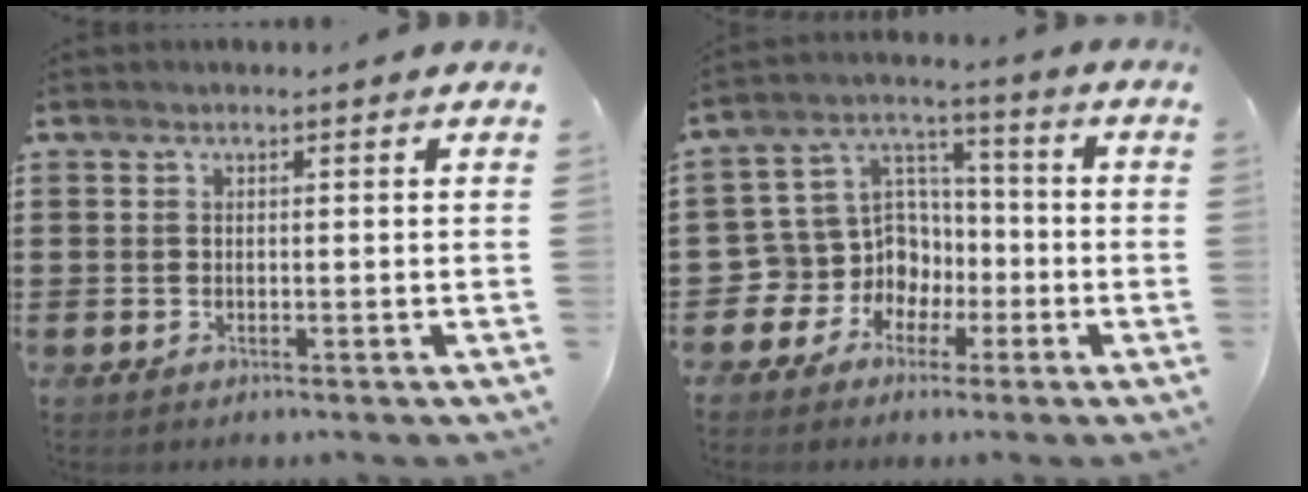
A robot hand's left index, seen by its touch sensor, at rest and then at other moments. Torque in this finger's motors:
{"motor_torque": [0.15, 0.38, 0.12, -0.01]}